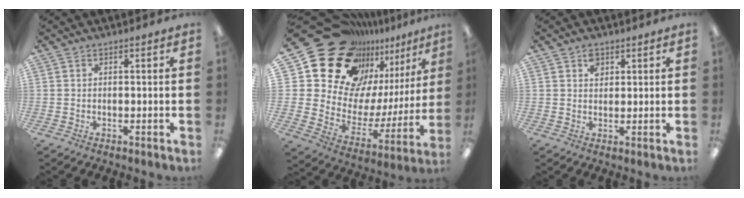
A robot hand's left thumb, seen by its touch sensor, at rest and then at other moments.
{"total": 22.8, "force": [17.6, 12.2, 8.0], "torque": [-0.149, -0.130, 0.339]}
{"total": 2.9, "force": [1.6, 2.1, 1.1], "torque": [-0.009, -0.003, 0.027]}